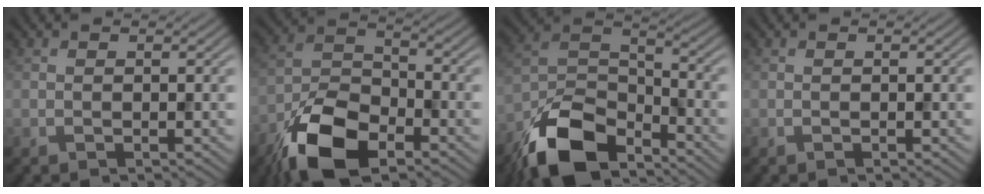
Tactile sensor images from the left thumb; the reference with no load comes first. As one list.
[{"total": 11.7, "force": [-7.3, 5.3, 7.5], "torque": [-0.155, -0.007, -0.152]}, {"total": 12.7, "force": [-9.1, 5.4, 7.1], "torque": [-0.148, -0.008, -0.187]}, {"total": 0.0}]